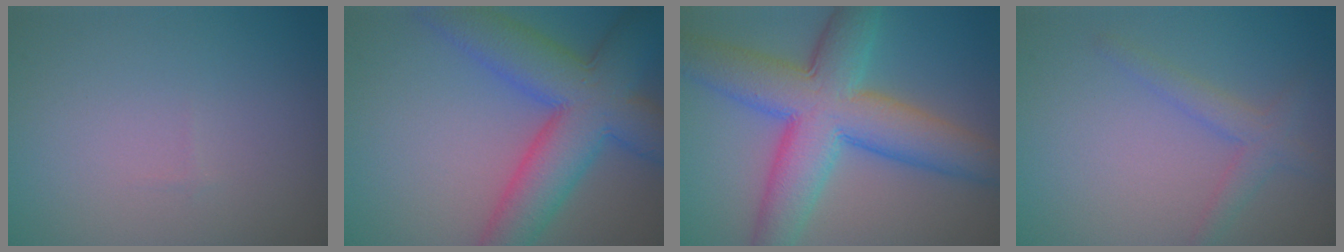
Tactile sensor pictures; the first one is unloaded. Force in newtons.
{"total": 9.5, "press": 9.5, "slide": 0.3}
{"total": 10.5, "press": 10.5, "slide": 0.2}
{"total": 2.2, "press": 2.2, "slide": 0.1}